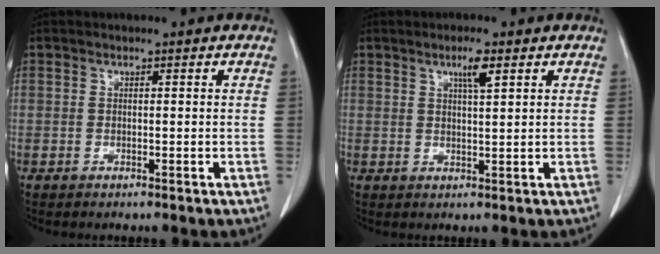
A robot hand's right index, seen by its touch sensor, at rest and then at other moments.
{"total": 3.0, "force": [1.7, 0.2, 2.5], "torque": [-0.047, -0.002, 0.027]}